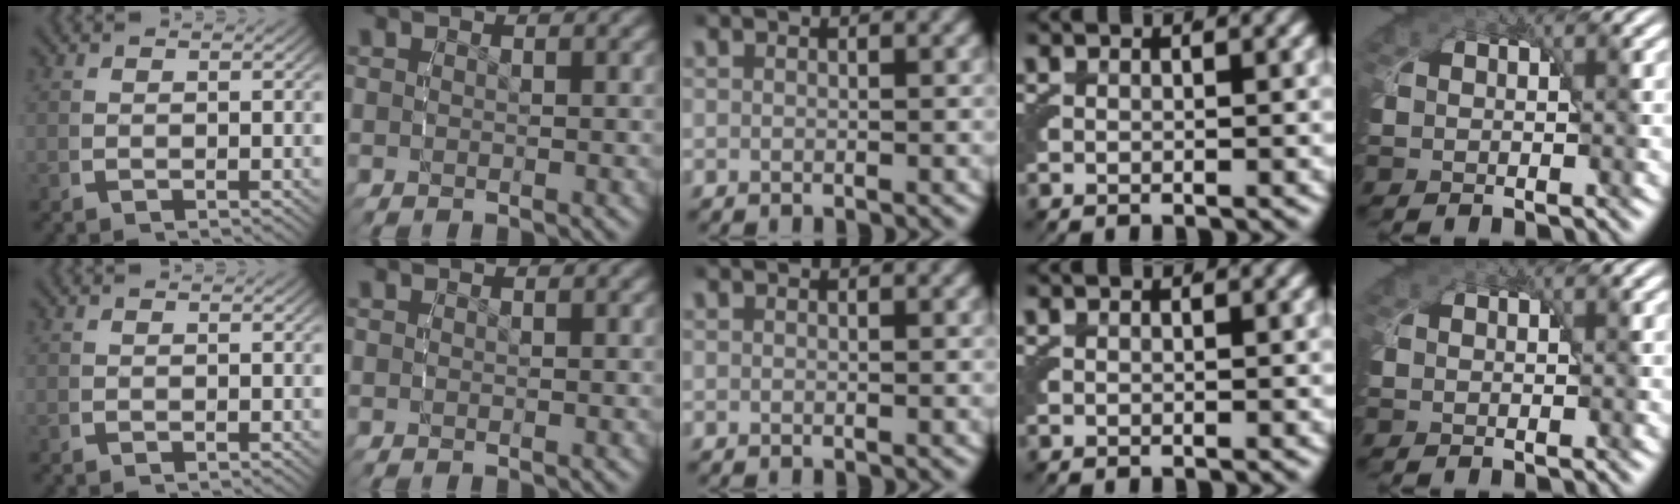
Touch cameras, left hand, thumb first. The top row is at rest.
{}